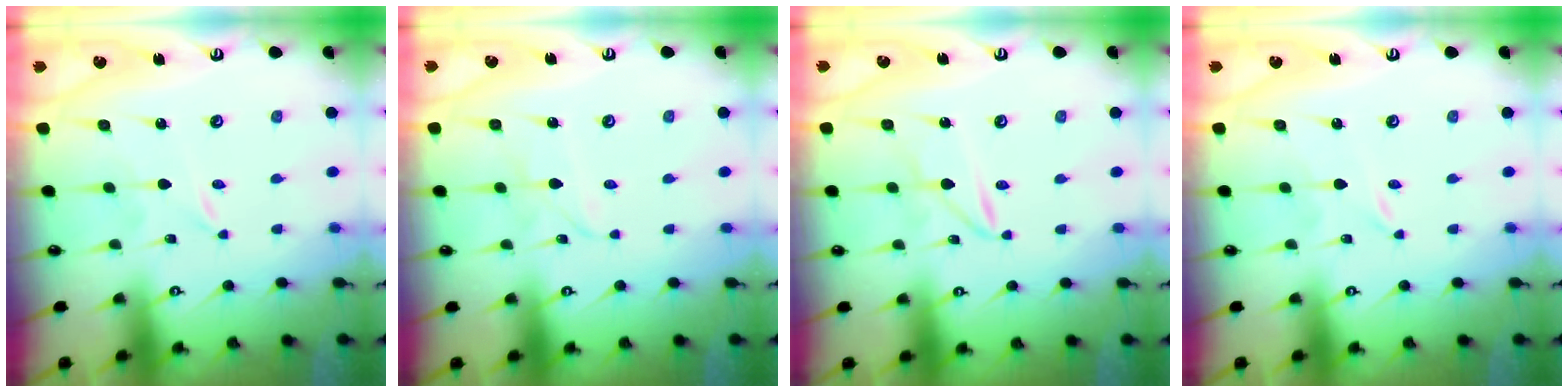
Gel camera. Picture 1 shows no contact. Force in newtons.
{"total": 2.4, "press": 2.4, "slide": 0.3}
{"total": 2.0, "press": 2.0, "slide": 0.2}
{"total": 0.0}